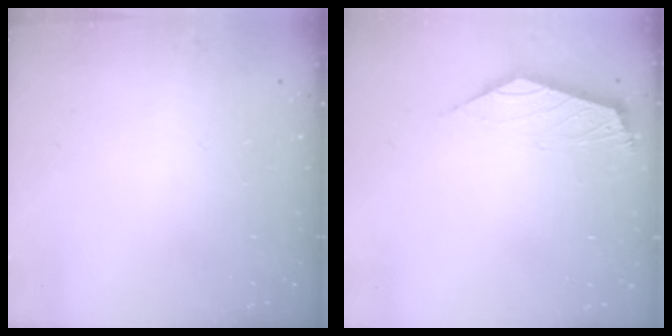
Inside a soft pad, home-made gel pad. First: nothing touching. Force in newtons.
{"total": 2.5, "press": 2.4, "slide": 0.7}